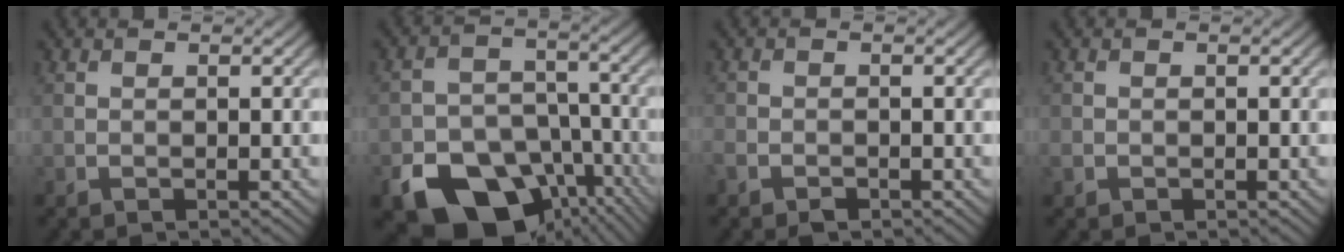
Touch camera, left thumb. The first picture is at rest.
{"total": 15.5, "force": [-9.5, 10.2, 6.9], "torque": [-0.137, -0.036, -0.140]}
{"total": 2.0, "force": [-1.5, 1.1, 0.8], "torque": [-0.017, -0.006, -0.036]}
{"total": 1.0, "force": [-0.4, 0.9, 0.3], "torque": [-0.008, -0.006, -0.011]}